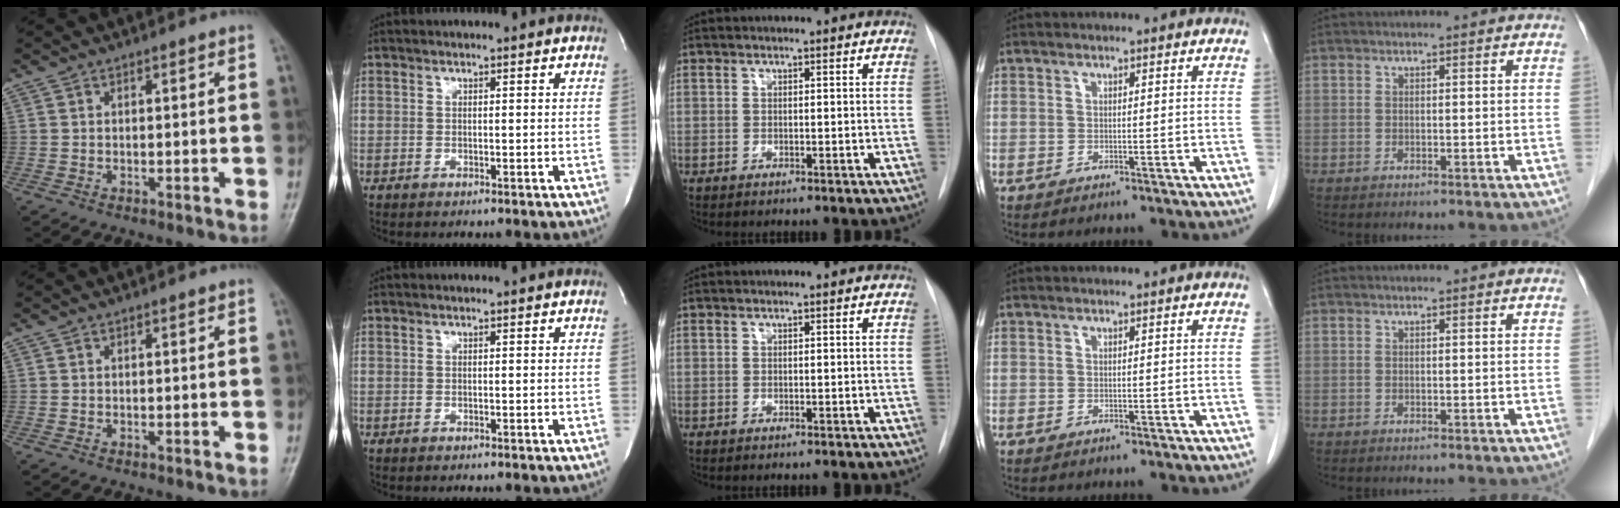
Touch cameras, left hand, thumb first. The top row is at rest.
{}